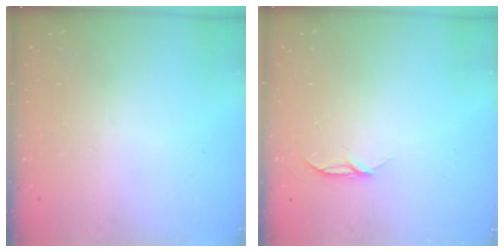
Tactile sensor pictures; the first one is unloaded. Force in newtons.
{"total": 4.4, "press": 4.4, "slide": 0.4}